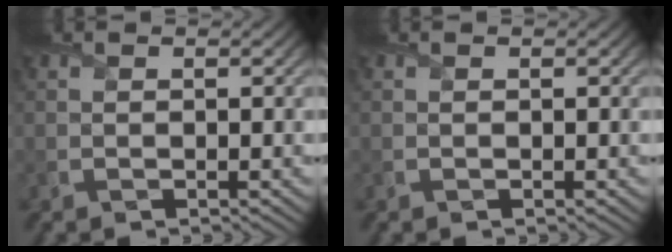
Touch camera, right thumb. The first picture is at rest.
{"total": 0.0}